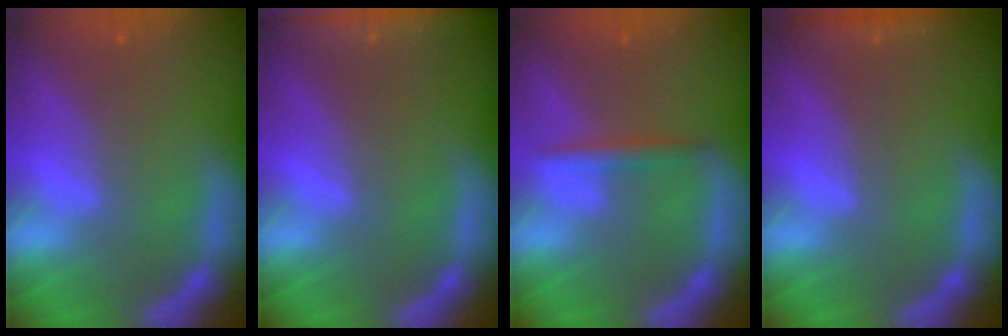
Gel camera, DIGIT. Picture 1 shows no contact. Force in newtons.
{"total": 7.0}
{"total": 1.9}
{"total": 1.4}